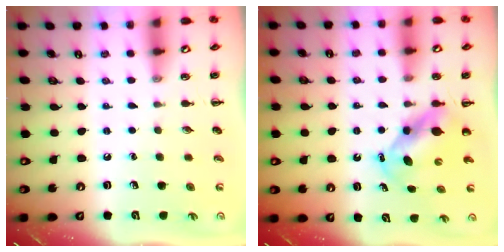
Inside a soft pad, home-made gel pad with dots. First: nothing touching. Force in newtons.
{"total": 5.5, "press": 5.4, "slide": 0.9}